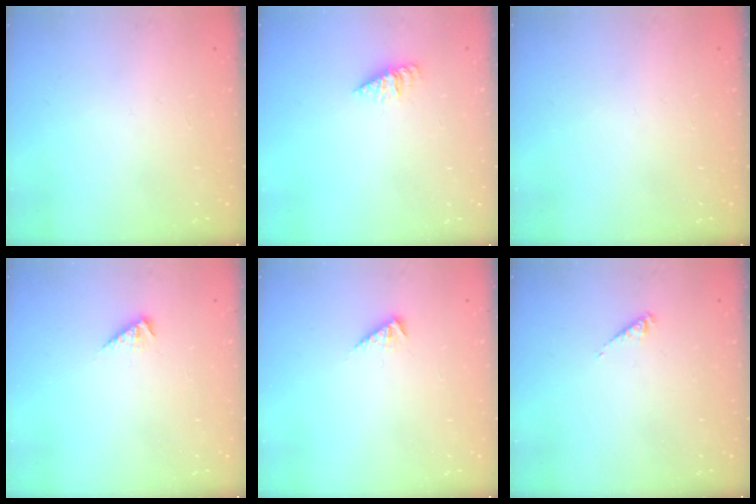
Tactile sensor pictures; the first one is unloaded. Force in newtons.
{"total": 2.6, "press": 2.6, "slide": 0.4}
{"total": 0.0}
{"total": 3.5, "press": 3.4, "slide": 0.6}
{"total": 3.5, "press": 3.4, "slide": 0.6}
{"total": 1.1, "press": 1.0, "slide": 0.2}